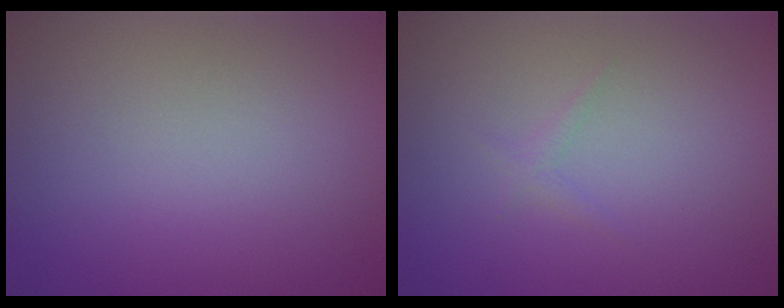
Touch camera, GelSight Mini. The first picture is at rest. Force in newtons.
{"total": 0.6, "press": 0.6, "slide": 0.0}